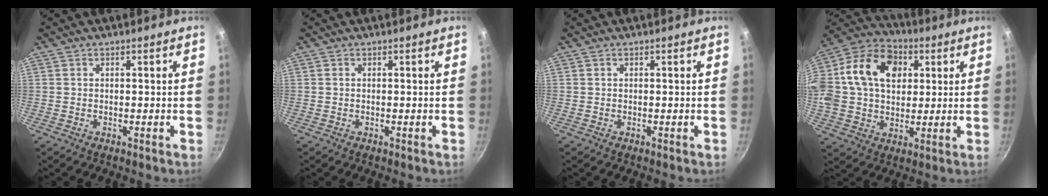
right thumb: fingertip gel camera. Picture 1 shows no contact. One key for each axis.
{"total": 0.0}
{"total": 0.0}
{"total": 22.7, "fx": 5.1, "fy": 16.4, "fz": 14.8, "tx": -0.268, "ty": 0.029, "tz": 0.074}